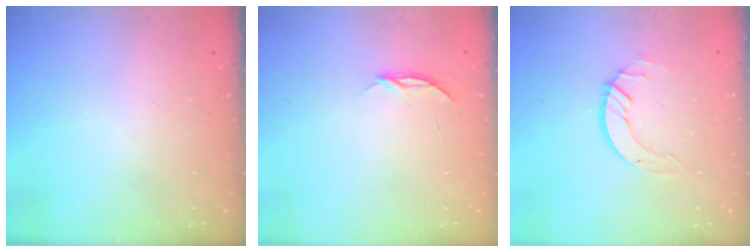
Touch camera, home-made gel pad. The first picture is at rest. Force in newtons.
{"total": 3.6, "press": 3.6, "slide": 0.5}
{"total": 4.1, "press": 4.1, "slide": 0.1}